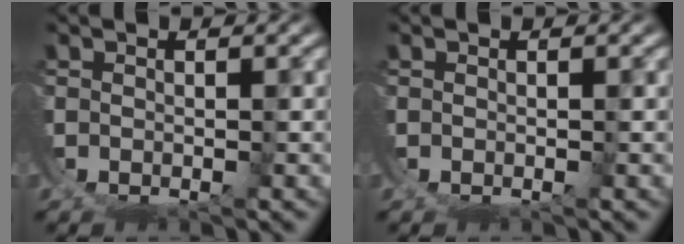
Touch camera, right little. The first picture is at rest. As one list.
[{"total": 0.0}]